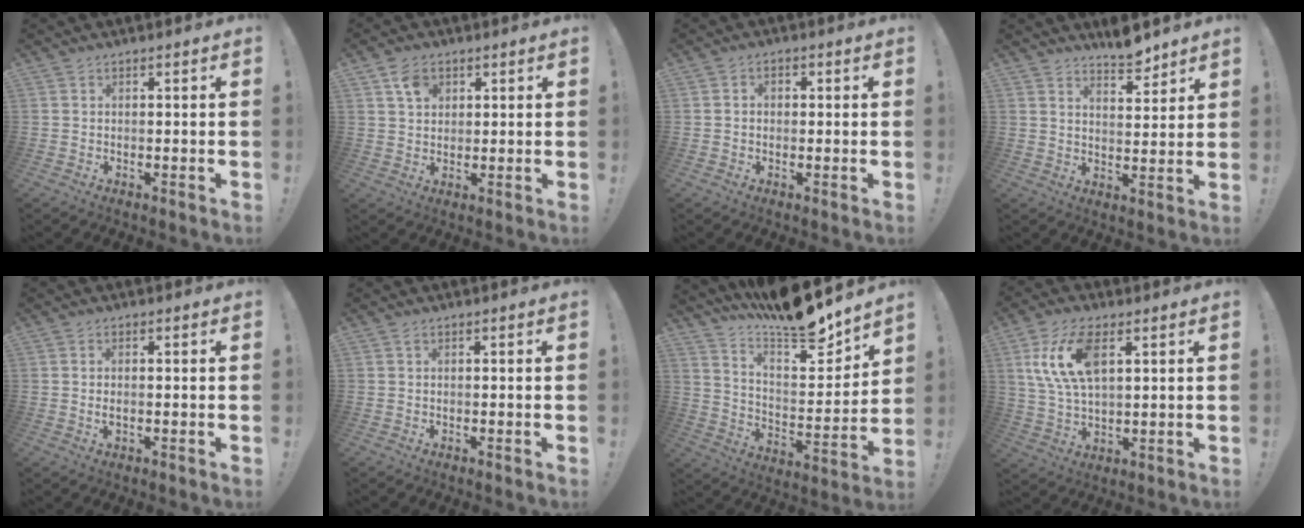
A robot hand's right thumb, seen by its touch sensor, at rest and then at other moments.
{"total": 5.6, "force": [2.7, 4.3, 2.4], "torque": [-0.028, -0.008, 0.047]}
{"total": 1.8, "force": [-0.7, 1.4, 1.0], "torque": [-0.014, 0.008, -0.013]}
{"total": 6.6, "force": [5.9, 1.5, 2.6], "torque": [-0.027, -0.045, 0.102]}
{"total": 1.5, "force": [-0.1, 0.4, 1.4], "torque": [-0.024, 0.001, -0.003]}
{"total": 0.5, "force": [0.3, 0.3, 0.2], "torque": [-0.001, -0.001, 0.005]}
{"total": 15.4, "force": [13.7, 2.2, 6.7], "torque": [-0.114, -0.124, 0.230]}
{"total": 13.6, "force": [5.4, 7.0, 10.3], "torque": [-0.215, -0.011, 0.097]}